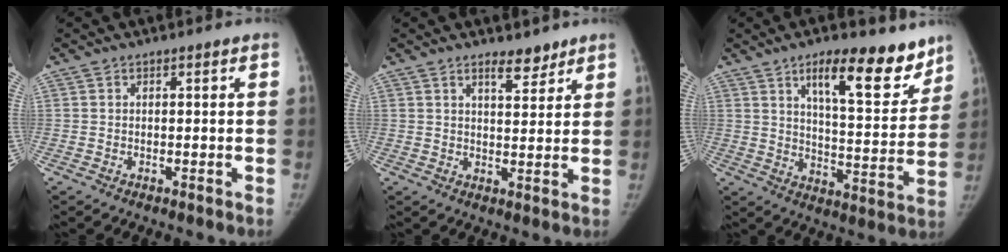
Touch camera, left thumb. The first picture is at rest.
{"total": 4.4, "force": [3.4, 1.7, 2.2], "torque": [-0.018, -0.026, 0.054]}
{"total": 16.5, "force": [10.7, 5.6, 11.2], "torque": [-0.111, -0.069, 0.165]}